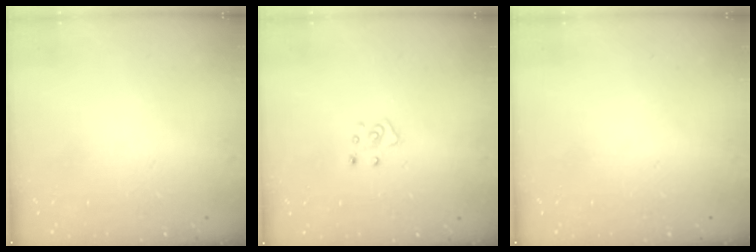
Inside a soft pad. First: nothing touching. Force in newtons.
{"total": 4.8, "press": 4.8, "slide": 0.2}
{"total": 0.0}